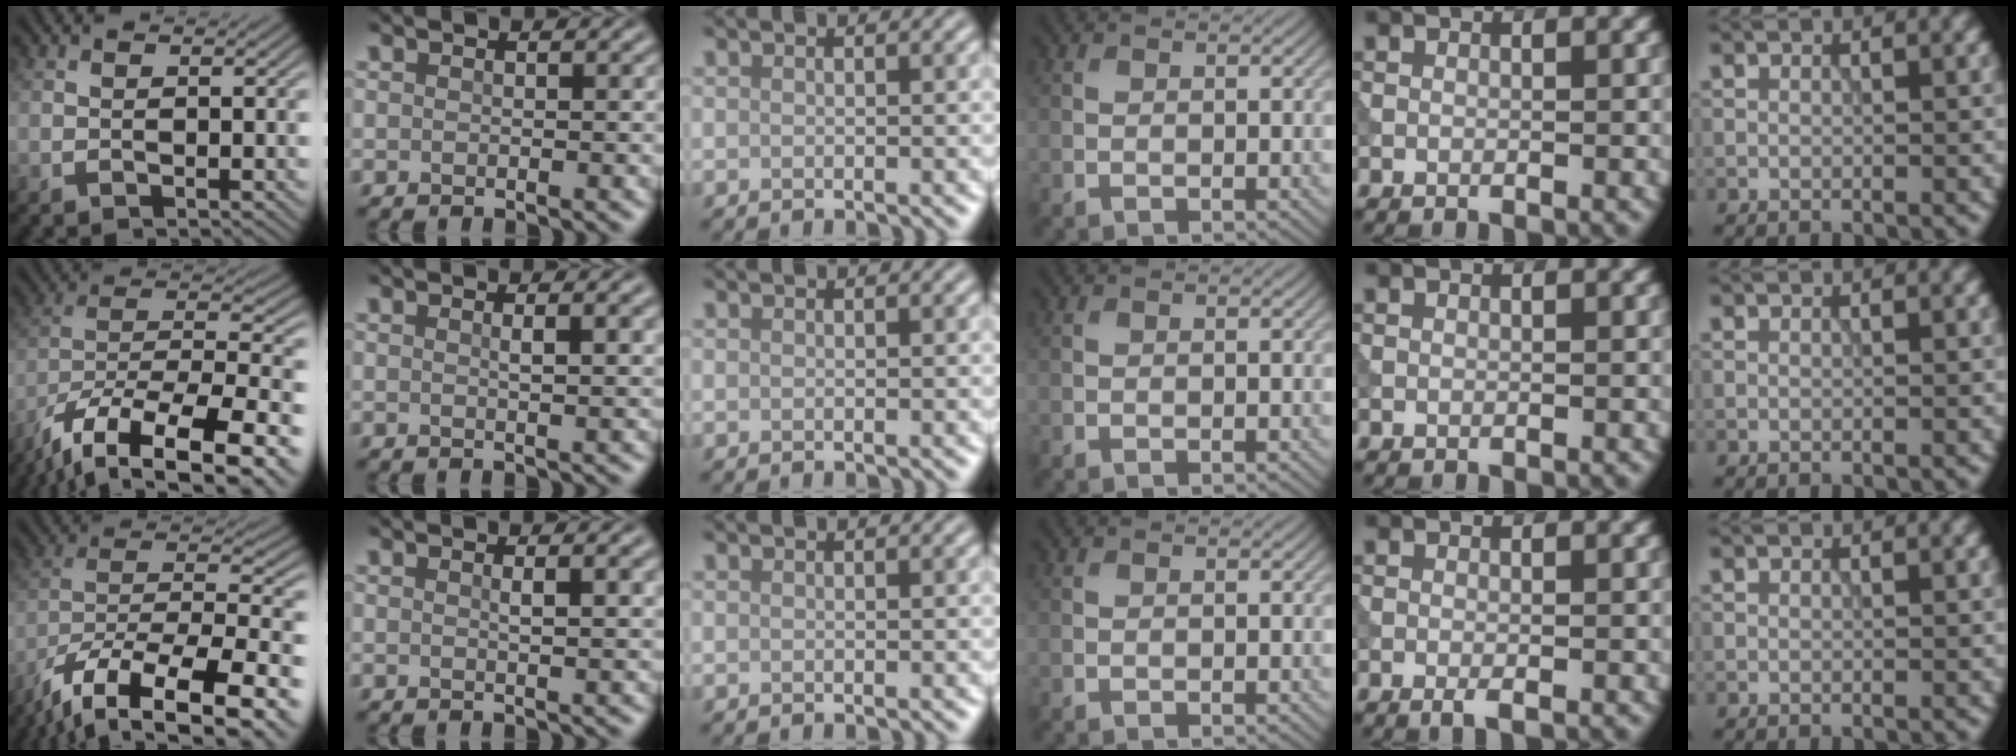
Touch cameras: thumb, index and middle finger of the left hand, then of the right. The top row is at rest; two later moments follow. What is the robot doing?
{"motion": "extract", "object": "tissue"}